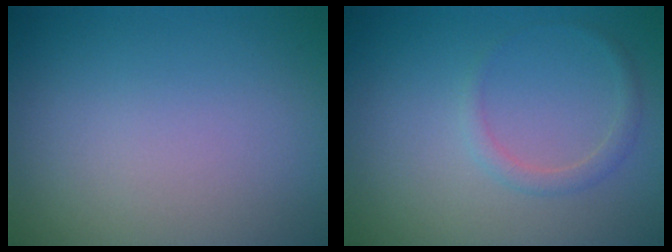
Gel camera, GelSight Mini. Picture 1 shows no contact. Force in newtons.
{"total": 1.3, "press": 1.3, "slide": 0.1}